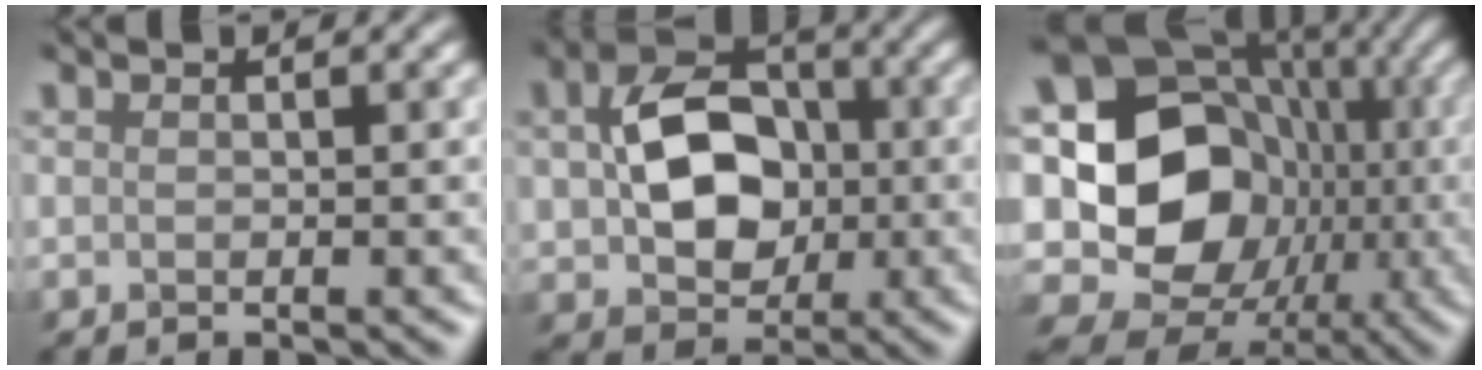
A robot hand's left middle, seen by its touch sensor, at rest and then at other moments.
{"total": 5.9, "force": [0.1, 4.5, 3.7], "torque": [-0.095, 0.000, 0.020]}
{"total": 17.7, "force": [-1.1, 15.7, 8.1], "torque": [-0.167, 0.035, -0.019]}